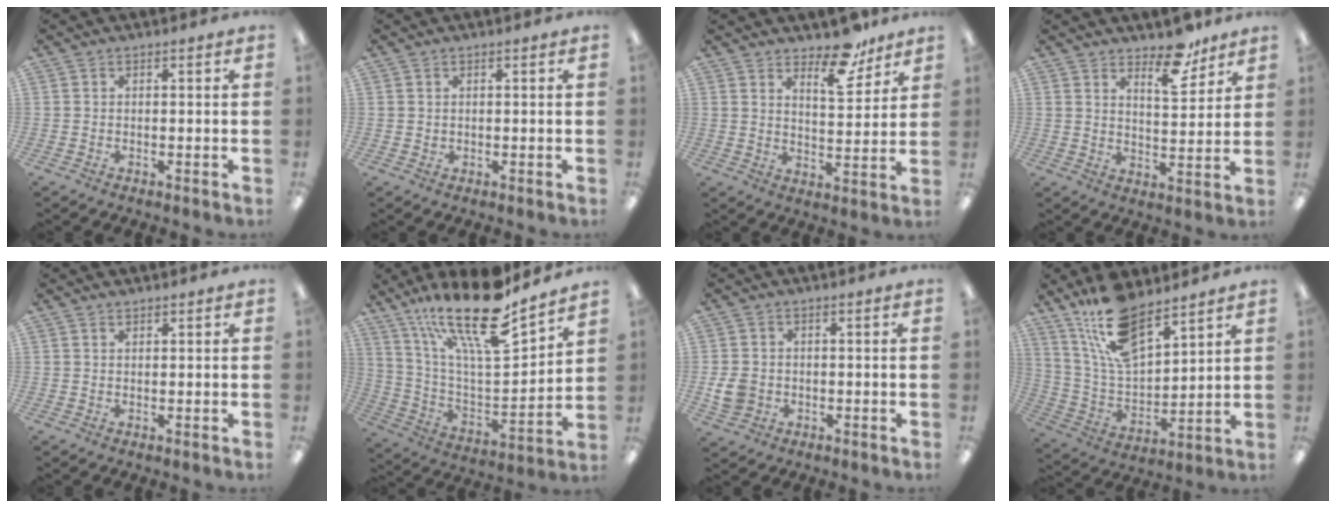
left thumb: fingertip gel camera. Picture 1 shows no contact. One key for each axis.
{"total": 0.7, "fx": 0.6, "fy": 0.4, "fz": 0.0, "tx": -0.001, "ty": 0.001, "tz": 0.011}
{"total": 10.6, "fx": 8.2, "fy": 4.2, "fz": 5.4, "tx": -0.056, "ty": -0.055, "tz": 0.138}
{"total": 9.4, "fx": 7.2, "fy": 3.6, "fz": 4.7, "tx": -0.049, "ty": -0.047, "tz": 0.121}
{"total": 0.9, "fx": 0.8, "fy": 0.3, "fz": 0.2, "tx": -0.004, "ty": -0.001, "tz": 0.016}
{"total": 23.6, "fx": 16.8, "fy": 6.6, "fz": 15.1, "tx": -0.268, "ty": -0.115, "tz": 0.283}
{"total": 5.1, "fx": -0.4, "fy": 4.4, "fz": 2.6, "tx": -0.050, "ty": 0.003, "tz": -0.007}
{"total": 16.1, "fx": 11.8, "fy": 6.3, "fz": 8.9, "tx": -0.192, "ty": -0.051, "tz": 0.216}